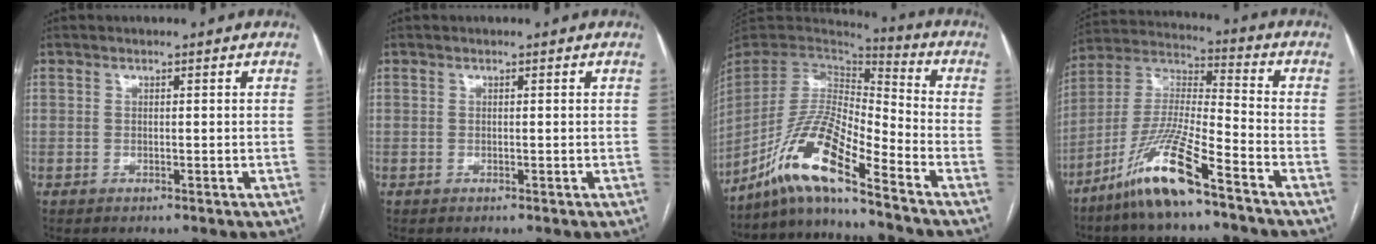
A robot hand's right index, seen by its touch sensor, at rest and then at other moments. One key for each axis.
{"total": 0.0}
{"total": 13.9, "fx": -10.0, "fy": 0.5, "fz": 9.7, "tx": -0.196, "ty": 0.004, "tz": -0.188}
{"total": 13.3, "fx": -8.8, "fy": 0.5, "fz": 9.9, "tx": -0.211, "ty": -0.016, "tz": -0.173}